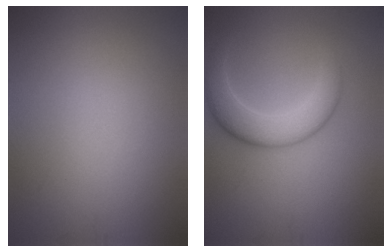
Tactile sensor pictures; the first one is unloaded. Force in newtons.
{"total": 4.8, "press": 4.8, "slide": 0.3}